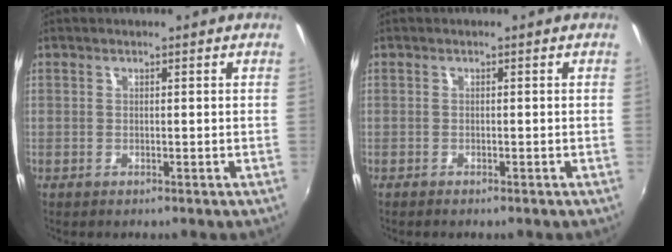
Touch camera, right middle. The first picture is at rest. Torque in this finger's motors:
{"motor_torque": [-0.36, 0.05, -0.04, 0.00]}